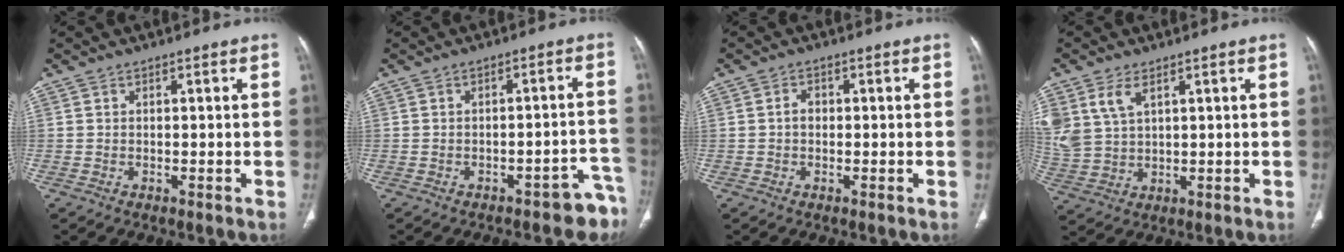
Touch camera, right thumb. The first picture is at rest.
{"total": 7.5, "force": [-5.4, 3.1, 4.2], "torque": [-0.016, 0.054, -0.068]}
{"total": 2.0, "force": [-0.2, 1.7, 1.1], "torque": [-0.011, 0.007, -0.006]}
{"total": 8.6, "force": [4.0, 5.3, 5.5], "torque": [-0.126, -0.003, 0.093]}